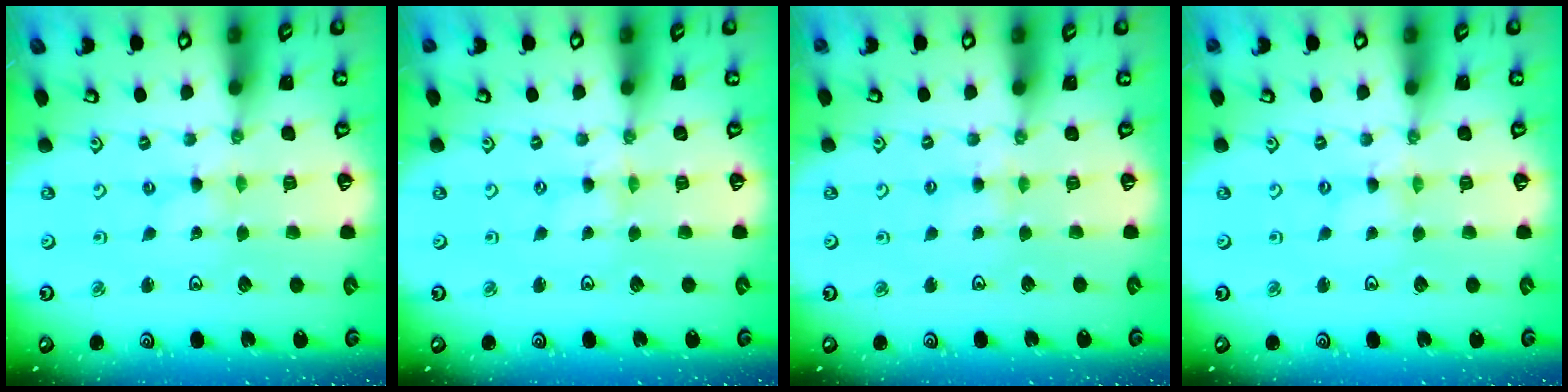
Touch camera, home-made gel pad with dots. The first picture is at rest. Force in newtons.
{"total": 0.0}
{"total": 3.0, "press": 2.9, "slide": 0.4}
{"total": 1.4, "press": 1.4, "slide": 0.2}